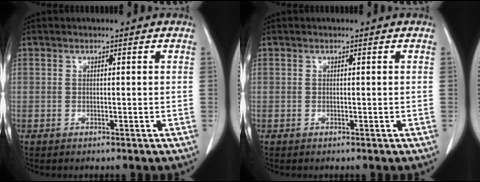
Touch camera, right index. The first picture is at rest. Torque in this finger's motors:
{"motor_torque": [0.00, 0.00, 0.00, 0.00]}